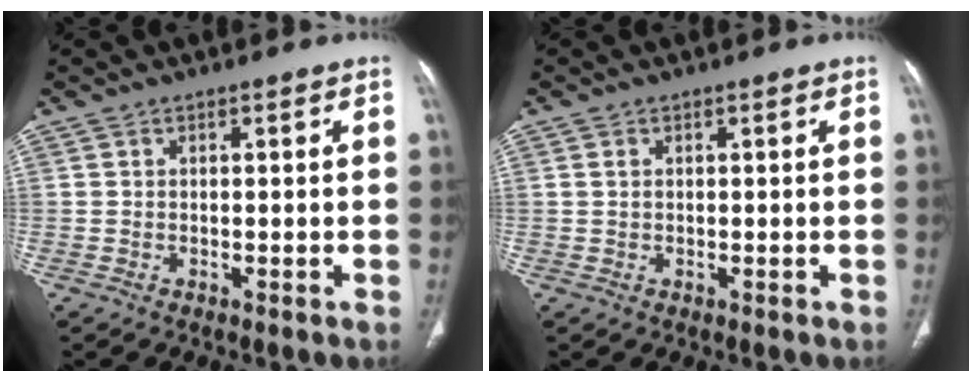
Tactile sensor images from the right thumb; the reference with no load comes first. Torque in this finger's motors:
{"motor_torque": [-0.27, -0.34, 0.07, 0.45, -0.02]}